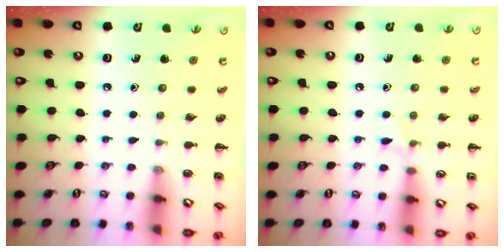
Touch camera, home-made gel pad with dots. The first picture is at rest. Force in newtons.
{"total": 4.6, "press": 4.3, "slide": 1.7}